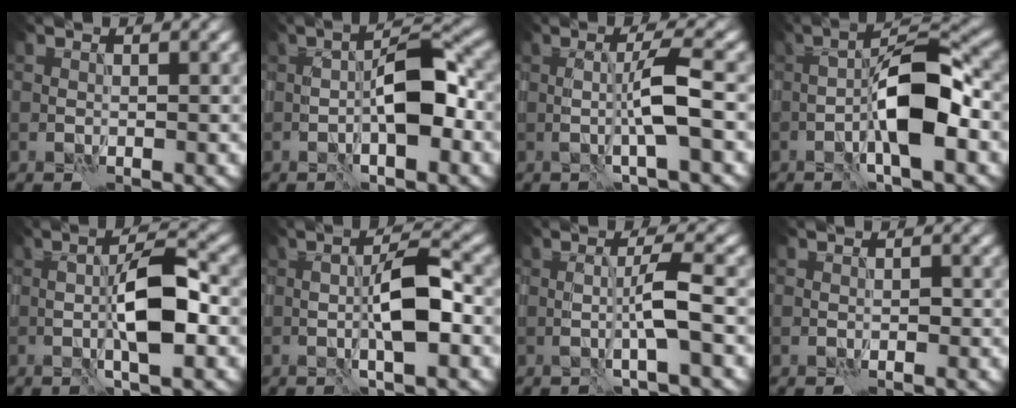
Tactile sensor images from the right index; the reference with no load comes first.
{"total": 4.5, "force": [-0.6, 1.2, 4.3], "torque": [-0.088, 0.005, -0.020]}
{"total": 2.8, "force": [0.4, -0.2, 2.8], "torque": [-0.067, -0.003, -0.006]}
{"total": 6.4, "force": [-1.6, 1.4, 6.1], "torque": [-0.118, 0.014, -0.037]}
{"total": 5.0, "force": [0.2, 0.9, 4.9], "torque": [-0.105, 0.000, -0.005]}
{"total": 3.9, "force": [0.1, 0.6, 3.9], "torque": [-0.088, 0.003, -0.007]}
{"total": 2.1, "force": [0.3, -0.3, 2.1], "torque": [-0.055, -0.003, -0.008]}
{"total": 0.5, "force": [0.1, -0.3, -0.4], "torque": [-0.013, -0.007, -0.002]}